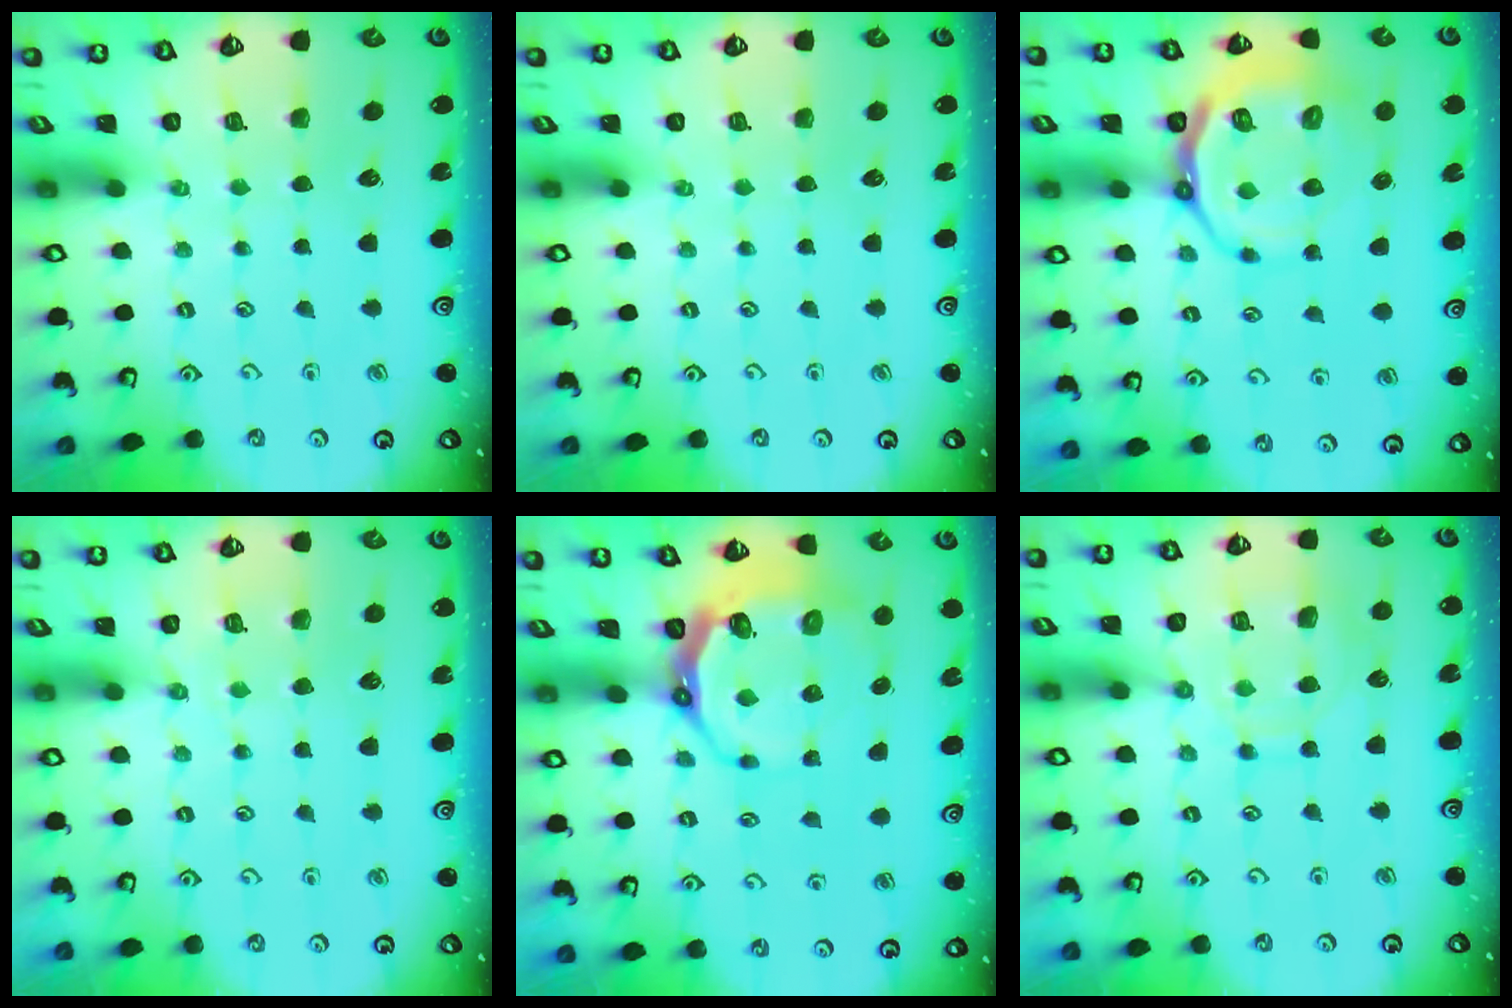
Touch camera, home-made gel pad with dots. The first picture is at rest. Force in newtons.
{"total": 0.0}
{"total": 13.1, "press": 12.7, "slide": 3.2}
{"total": 2.5, "press": 2.5, "slide": 0.4}
{"total": 8.7, "press": 7.7, "slide": 4.1}
{"total": 11.7, "press": 11.7, "slide": 0.7}